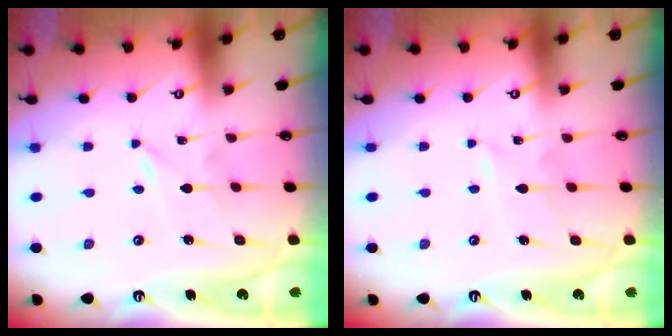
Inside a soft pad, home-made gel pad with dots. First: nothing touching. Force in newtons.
{"total": 4.2, "press": 4.2, "slide": 0.4}